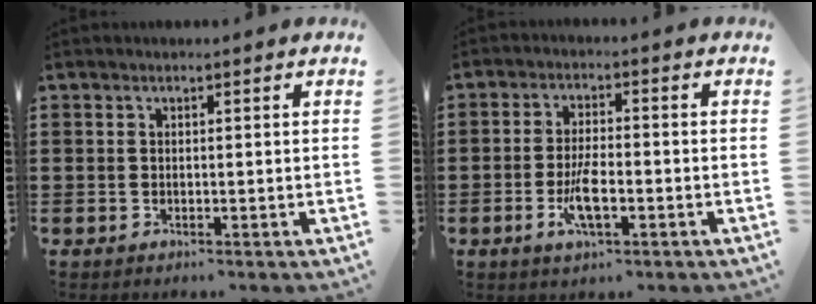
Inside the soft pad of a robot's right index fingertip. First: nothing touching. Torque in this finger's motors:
{"motor_torque": [1.91, 0.22, 0.38, 0.16]}